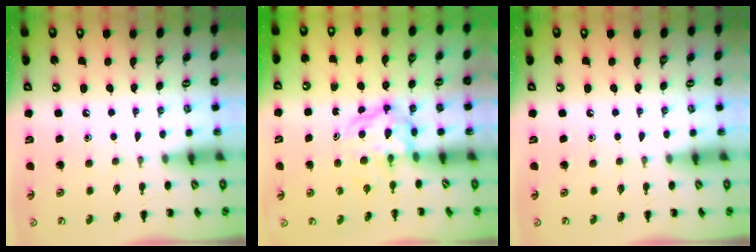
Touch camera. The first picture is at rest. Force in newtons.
{"total": 3.9, "press": 3.9, "slide": 0.5}
{"total": 0.0}